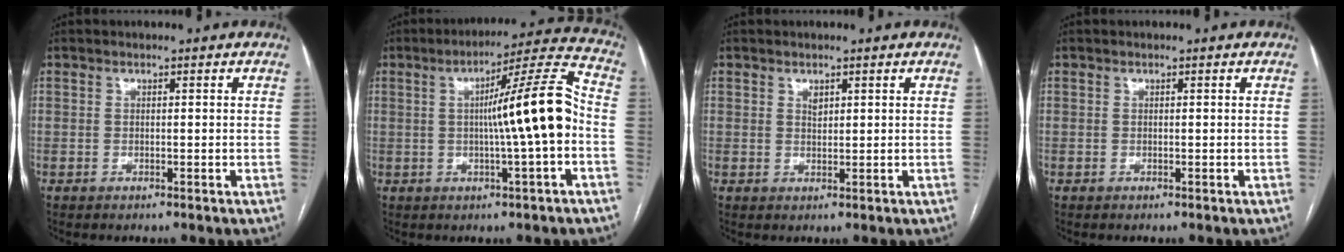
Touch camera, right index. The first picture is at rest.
{"total": 12.8, "force": [-0.9, -0.6, 12.7], "torque": [-0.191, 0.019, -0.020]}
{"total": 1.2, "force": [0.7, 0.7, 0.8], "torque": [-0.012, -0.001, 0.014]}
{"total": 0.0}